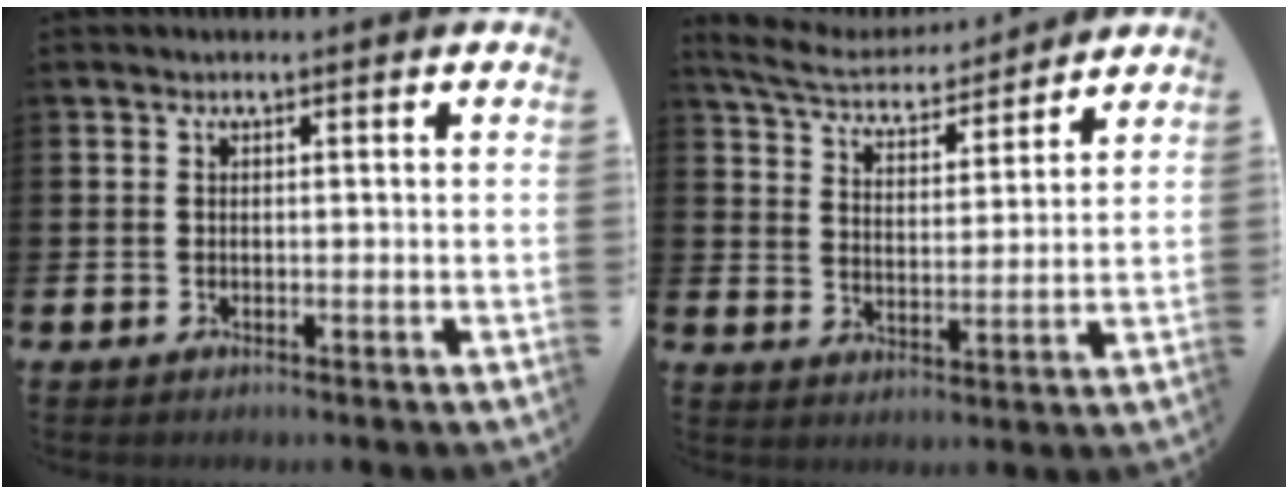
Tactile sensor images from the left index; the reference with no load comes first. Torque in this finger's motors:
{"motor_torque": [0.74, -0.89, 0.15, 0.04]}